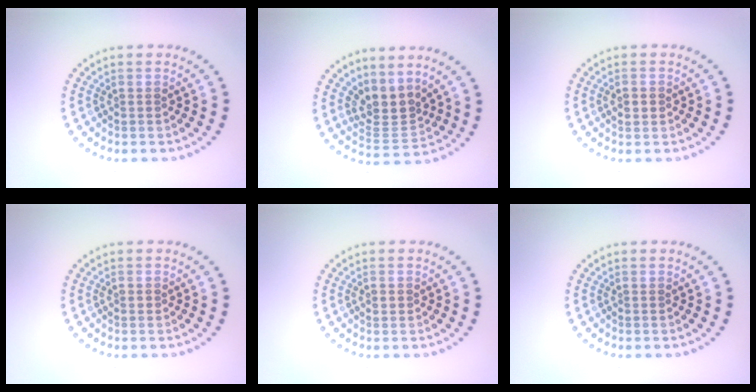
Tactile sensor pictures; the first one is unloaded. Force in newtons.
{"total": 3.2, "press": 2.4, "slide": 2.2}
{"total": 1.9, "press": 1.9, "slide": 0.2}
{"total": 0.7, "press": 0.6, "slide": 0.1}
{"total": 1.0, "press": 1.0, "slide": 0.1}
{"total": 0.0}